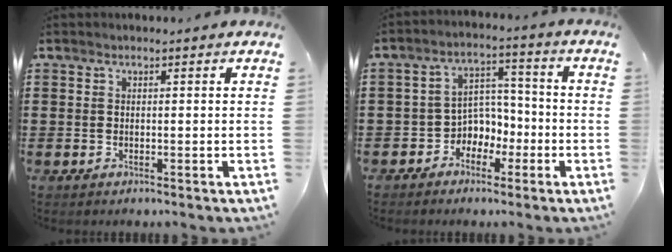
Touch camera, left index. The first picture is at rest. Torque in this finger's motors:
{"motor_torque": [0.02, 0.20, 0.20, 0.01]}